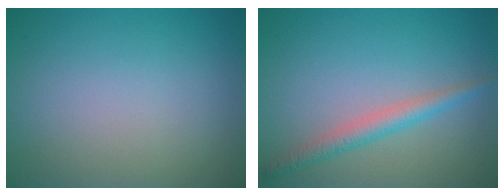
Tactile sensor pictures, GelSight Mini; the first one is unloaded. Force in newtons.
{"total": 2.5, "press": 2.5, "slide": 0.1}